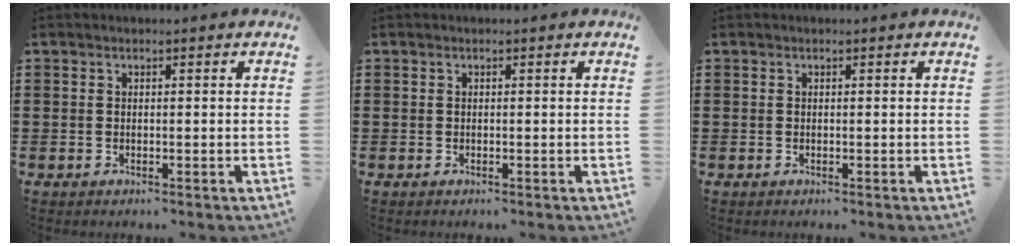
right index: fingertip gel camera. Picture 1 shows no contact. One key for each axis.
{"total": 0.0}
{"total": 0.0}